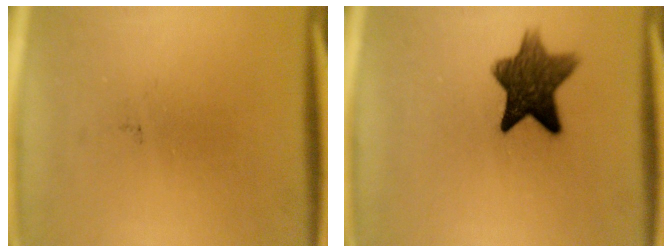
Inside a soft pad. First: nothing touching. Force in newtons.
{"total": 9.8}